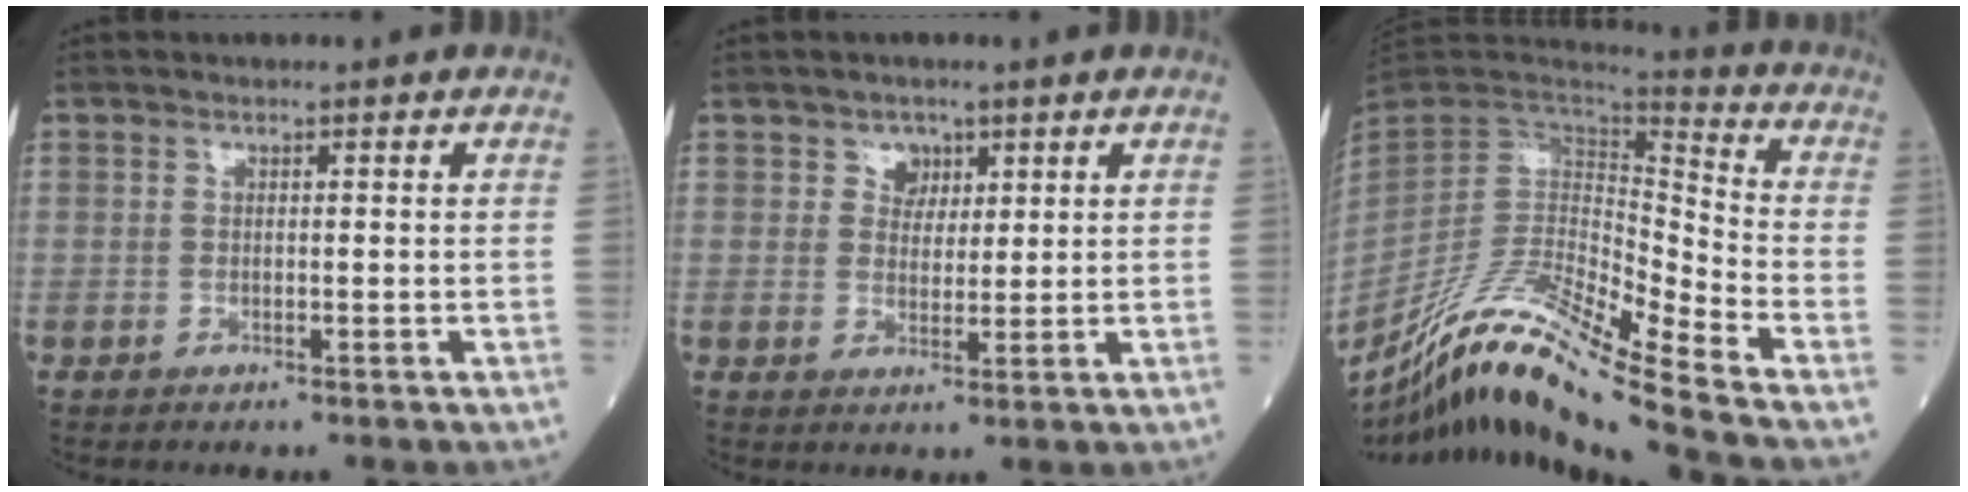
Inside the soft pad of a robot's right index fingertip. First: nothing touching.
{"total": 2.9, "force": [1.6, 2.4, 0.8], "torque": [-0.007, 0.002, 0.024]}
{"total": 18.8, "force": [-15.3, -1.0, 10.8], "torque": [-0.214, -0.005, -0.283]}